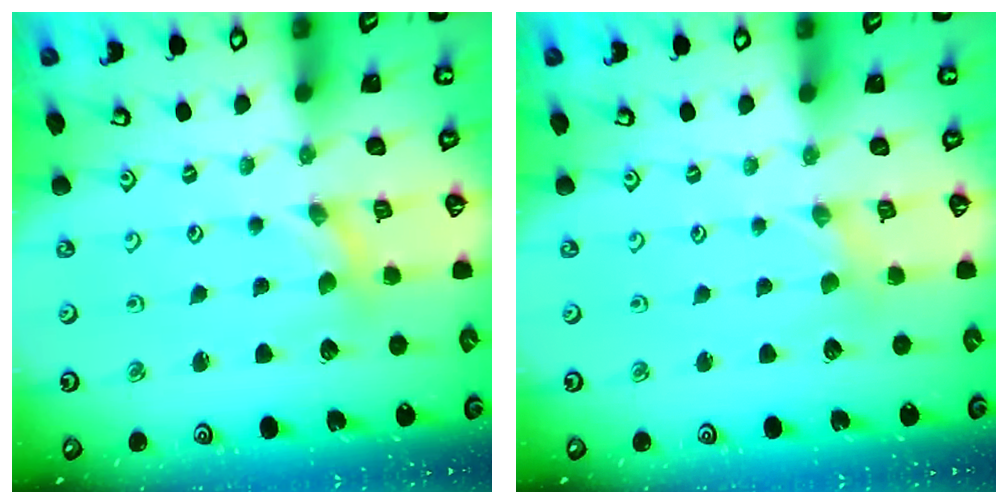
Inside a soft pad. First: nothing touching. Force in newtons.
{"total": 0.7, "press": 0.7, "slide": 0.1}